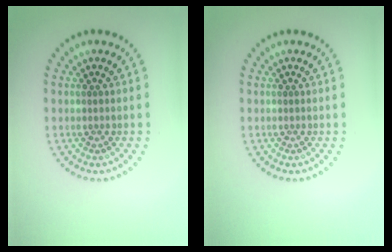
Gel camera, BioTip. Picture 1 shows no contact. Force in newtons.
{"total": 0.0}